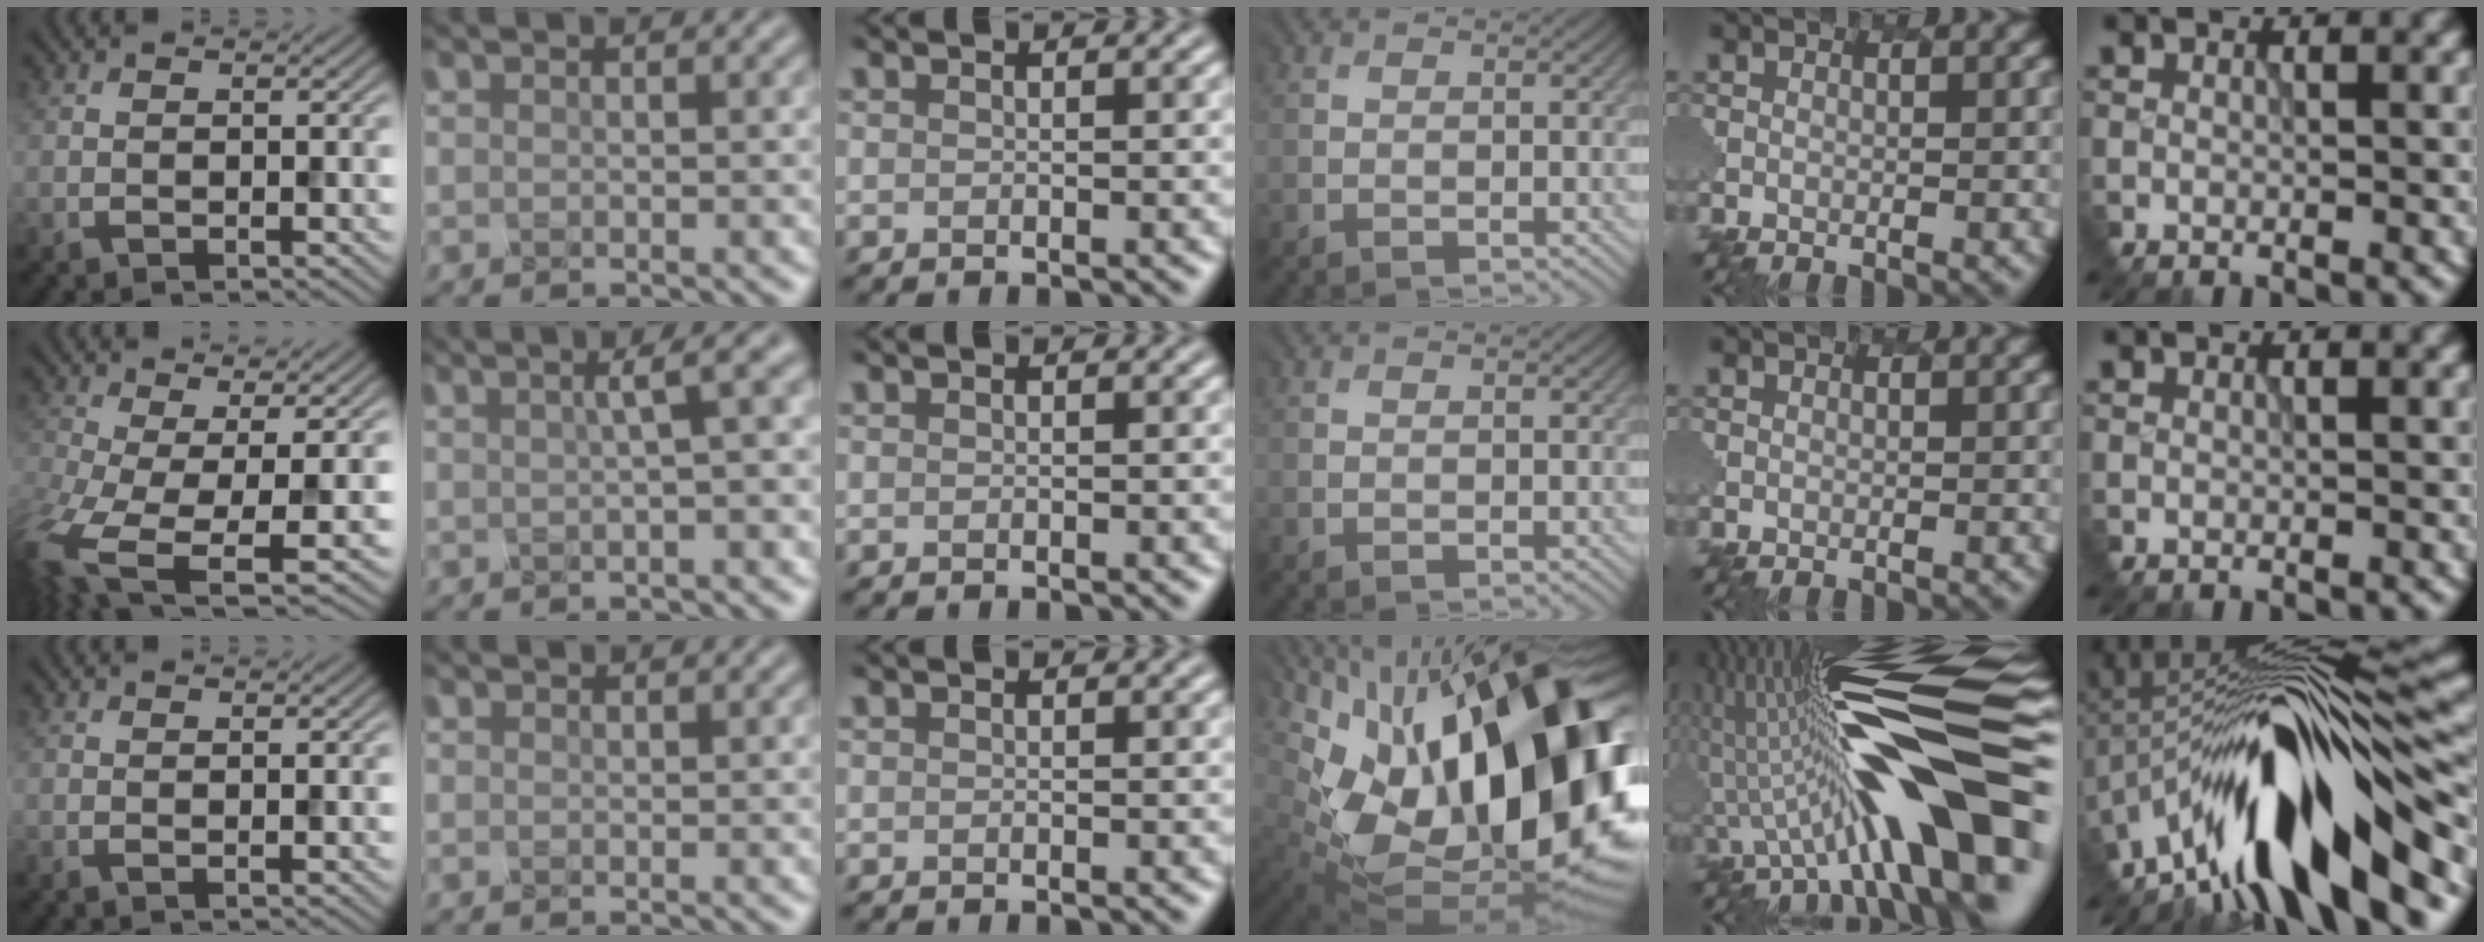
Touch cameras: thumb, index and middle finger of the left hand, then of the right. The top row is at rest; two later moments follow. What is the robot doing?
{"motion": "disassemble", "object": "hinged tin"}